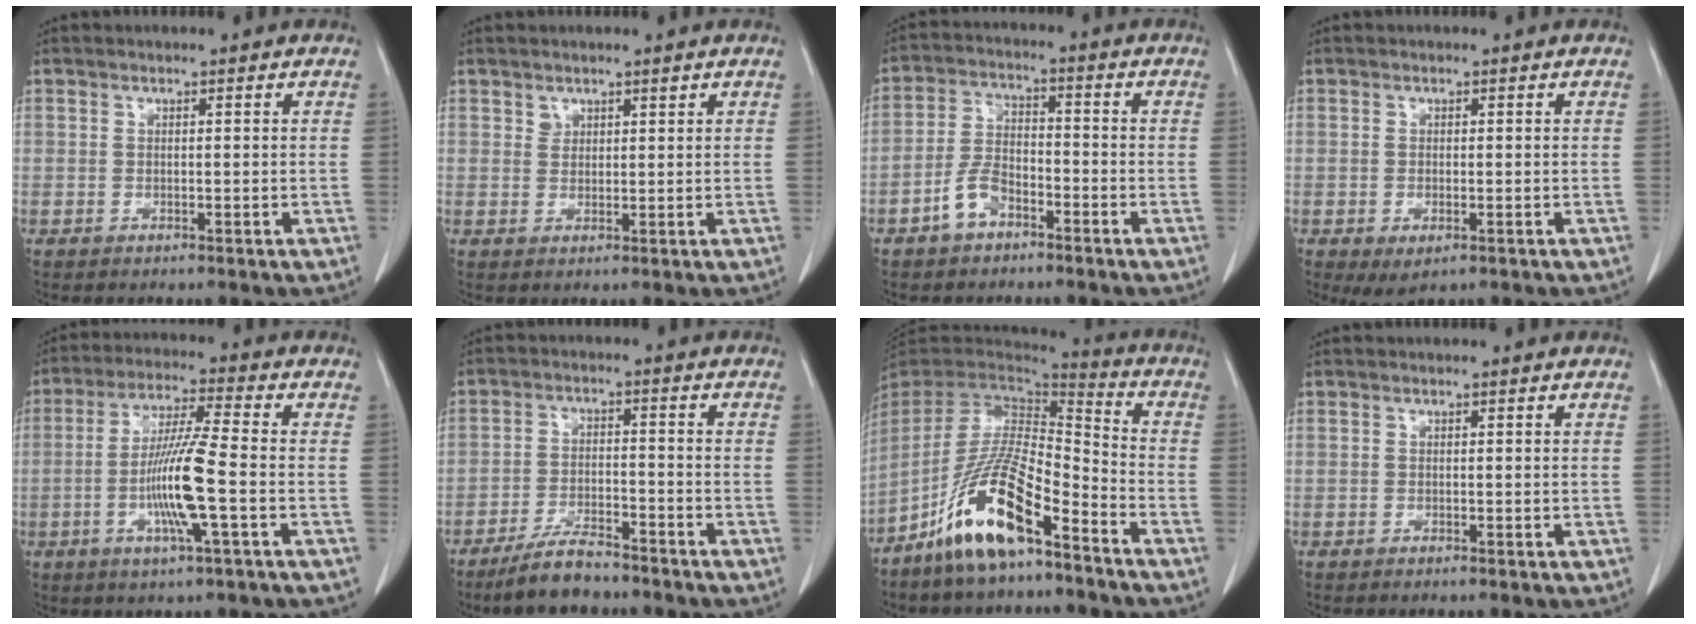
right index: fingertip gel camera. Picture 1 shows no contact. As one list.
[{"total": 1.5, "force": [1.2, 0.9, 0.3], "torque": [-0.001, 0.000, 0.019]}, {"total": 5.7, "force": [-3.5, 2.9, 3.4], "torque": [-0.076, 0.012, -0.067]}, {"total": 3.3, "force": [-1.4, 1.4, 2.6], "torque": [-0.044, -0.008, -0.011]}, {"total": 10.7, "force": [-2.5, -0.3, 10.3], "torque": [-0.204, -0.008, -0.053]}, {"total": 7.0, "force": [-6.0, 1.6, 3.2], "torque": [-0.064, -0.011, -0.108]}, {"total": 14.8, "force": [-9.1, 3.0, 11.2], "torque": [-0.223, -0.006, -0.168]}, {"total": 0.0}]